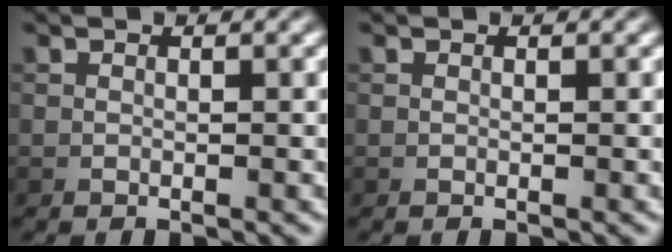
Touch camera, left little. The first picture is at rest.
{"total": 0.0}